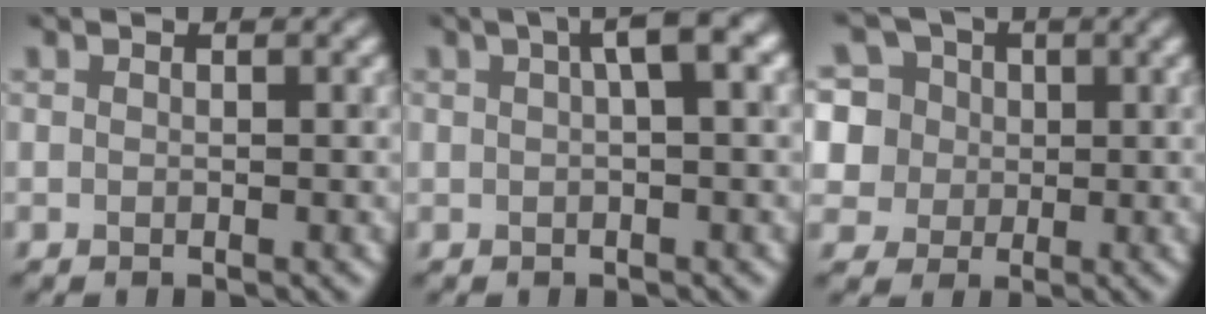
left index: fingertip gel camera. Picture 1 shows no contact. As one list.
[{"total": 3.2, "force": [1.0, 0.6, 3.0], "torque": [-0.042, 0.018, 0.012]}, {"total": 9.1, "force": [3.4, 7.9, 3.1], "torque": [-0.075, 0.042, 0.040]}]